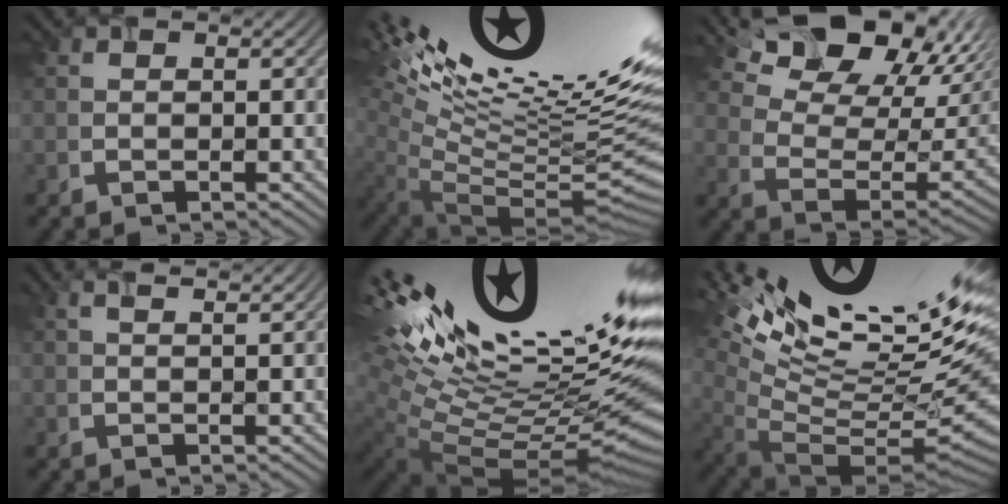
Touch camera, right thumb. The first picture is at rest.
{"total": 18.0, "force": [7.7, 4.7, 15.6], "torque": [-0.214, 0.037, 0.127]}
{"total": 17.8, "force": [11.7, 8.4, 10.4], "torque": [-0.209, 0.038, 0.158]}
{"total": 2.7, "force": [1.9, 0.5, 1.8], "torque": [-0.022, 0.005, 0.028]}
{"total": 19.7, "force": [7.7, 6.1, 17.1], "torque": [-0.233, 0.029, 0.137]}
{"total": 16.7, "force": [7.9, 5.6, 13.6], "torque": [-0.171, 0.024, 0.154]}